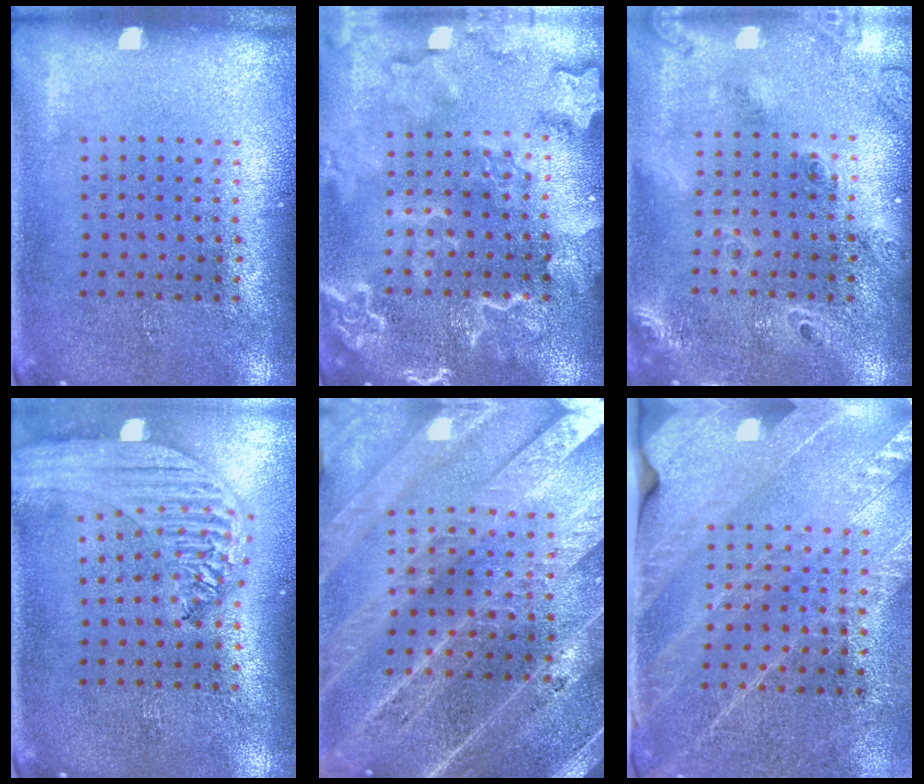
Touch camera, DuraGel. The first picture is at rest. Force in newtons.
{"total": 3.3, "press": 3.3, "slide": 0.4}
{"total": 1.8, "press": 1.7, "slide": 0.8}
{"total": 2.2, "press": 2.0, "slide": 0.9}
{"total": 4.9, "press": 4.3, "slide": 2.3}
{"total": 2.6, "press": 2.5, "slide": 0.4}